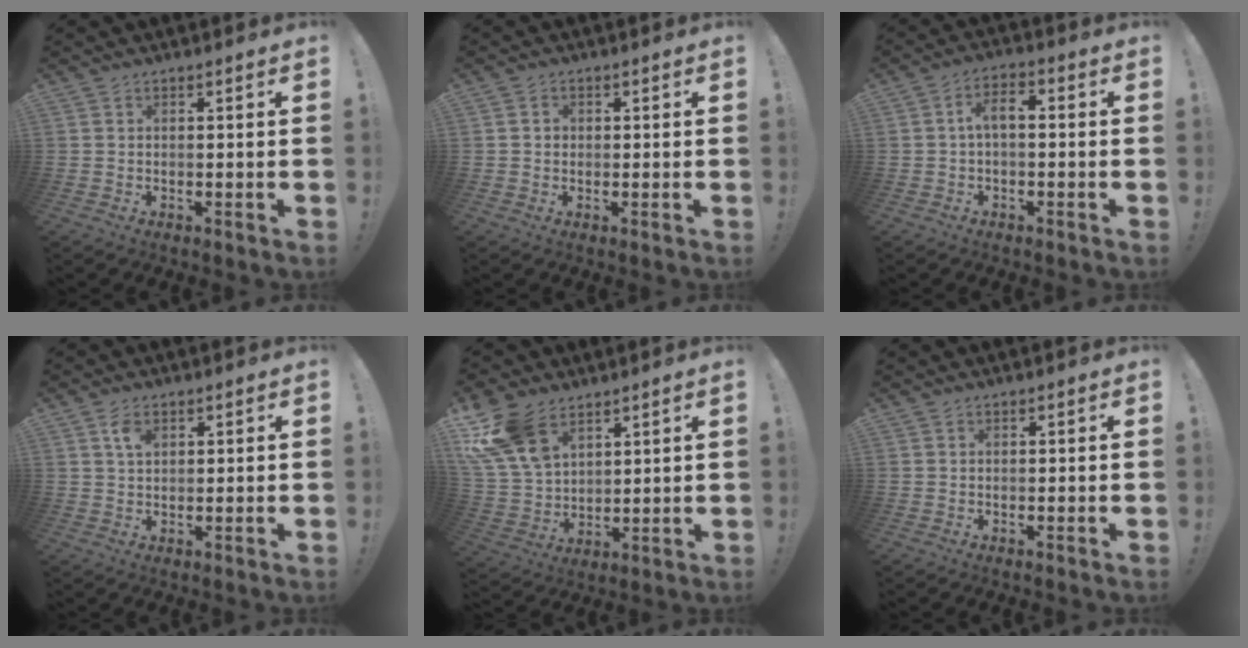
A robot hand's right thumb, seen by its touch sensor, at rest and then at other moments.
{"total": 2.0, "force": [-0.1, 1.8, 1.0], "torque": [-0.011, 0.004, -0.003]}
{"total": 5.1, "force": [-0.3, 2.2, 4.6], "torque": [-0.093, 0.008, -0.008]}
{"total": 3.7, "force": [1.7, 2.0, 2.6], "torque": [-0.042, -0.003, 0.028]}
{"total": 16.3, "force": [9.2, 10.0, 9.0], "torque": [-0.188, -0.051, 0.177]}
{"total": 0.0}